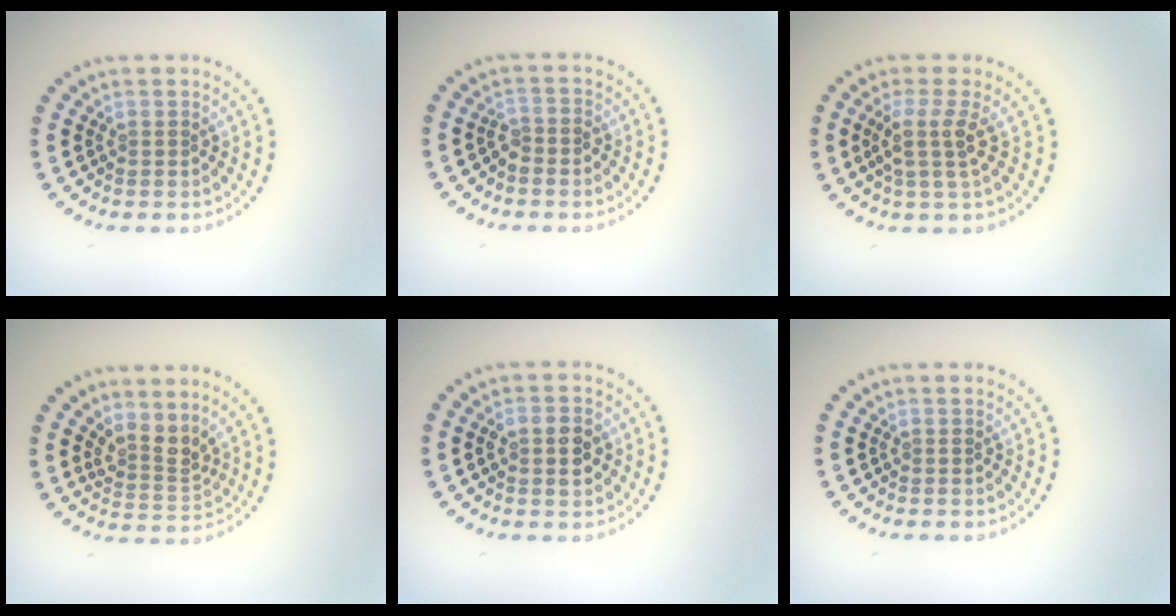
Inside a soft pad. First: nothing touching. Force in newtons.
{"total": 1.3, "press": 1.1, "slide": 0.7}
{"total": 2.4, "press": 1.8, "slide": 1.5}
{"total": 2.6, "press": 1.7, "slide": 2.0}
{"total": 3.3, "press": 3.3, "slide": 0.2}
{"total": 0.0}